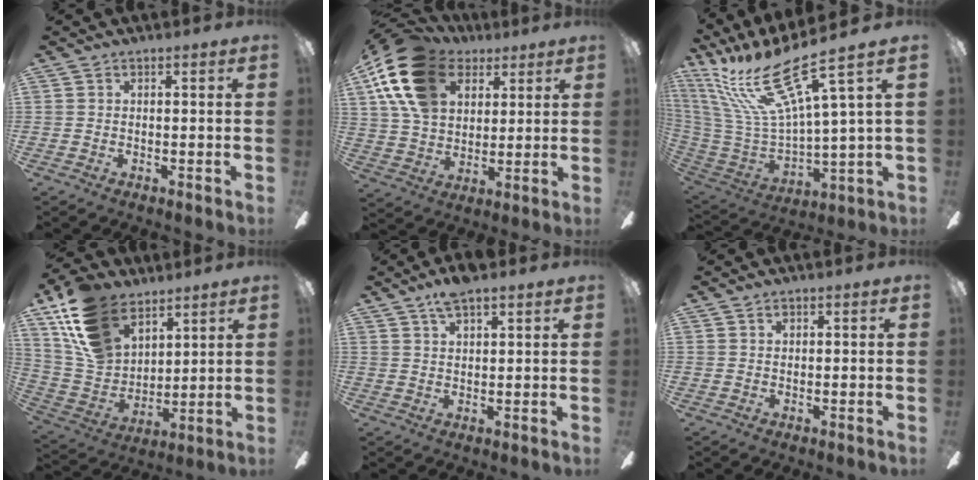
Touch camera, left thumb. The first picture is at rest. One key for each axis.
{"total": 19.7, "fx": 9.4, "fy": 13.4, "fz": 11.0, "tx": -0.244, "ty": -0.027, "tz": 0.174}
{"total": 25.4, "fx": 14.7, "fy": 6.7, "fz": 19.6, "tx": -0.411, "ty": -0.091, "tz": 0.240}
{"total": 17.5, "fx": 11.6, "fy": 10.6, "fz": 7.8, "tx": -0.186, "ty": -0.046, "tz": 0.226}
{"total": 5.8, "fx": 4.4, "fy": 1.5, "fz": 3.3, "tx": -0.065, "ty": -0.014, "tz": 0.078}
{"total": 0.8, "fx": 0.4, "fy": 0.6, "fz": 0.3, "tx": -0.006, "ty": 0.002, "tz": 0.008}